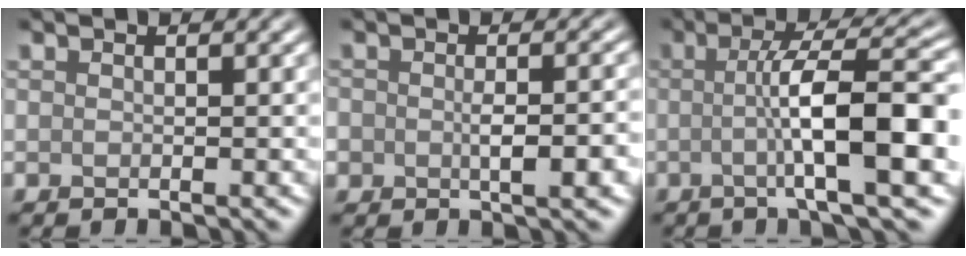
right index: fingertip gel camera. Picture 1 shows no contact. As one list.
[{"total": 4.6, "force": [-1.1, 2.6, 3.7], "torque": [-0.053, -0.012, -0.013]}, {"total": 9.5, "force": [-0.9, 1.9, 9.3], "torque": [-0.126, 0.009, -0.021]}]